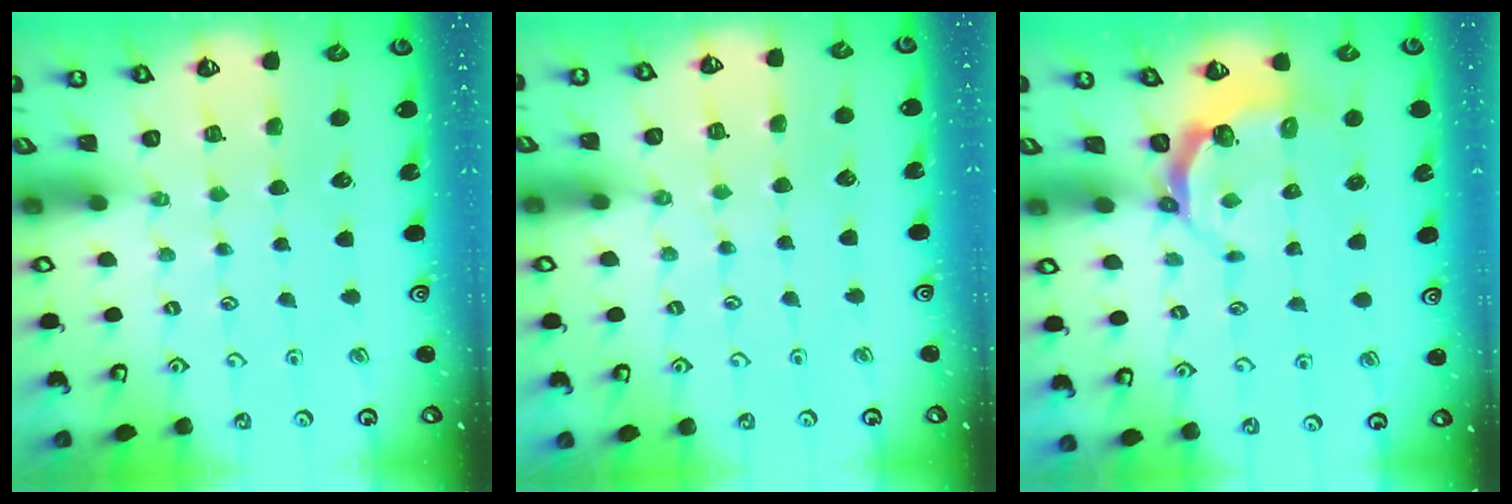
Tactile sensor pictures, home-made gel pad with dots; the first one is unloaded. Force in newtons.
{"total": 2.7, "press": 2.7, "slide": 0.5}
{"total": 4.9, "press": 4.0, "slide": 2.9}